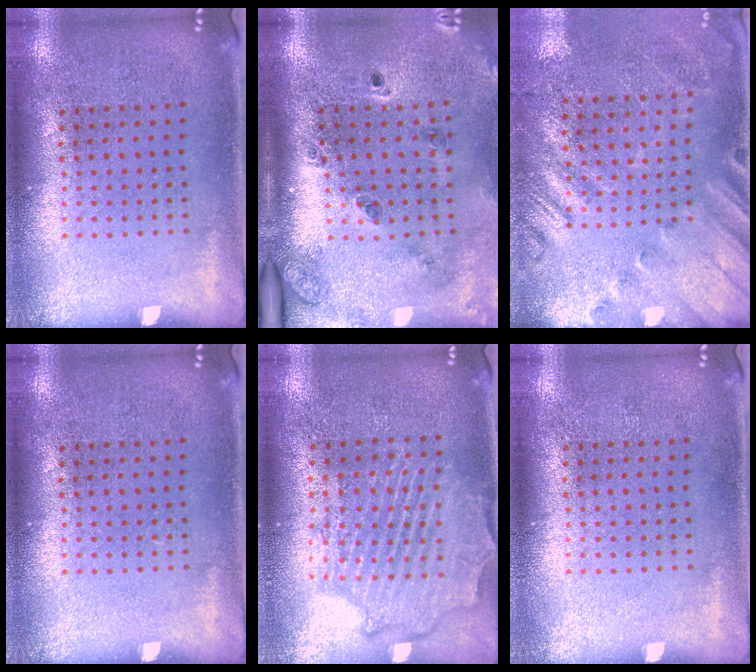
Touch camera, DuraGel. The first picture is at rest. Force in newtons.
{"total": 1.8, "press": 1.6, "slide": 0.8}
{"total": 2.6, "press": 2.0, "slide": 1.6}
{"total": 0.0}
{"total": 2.2, "press": 2.2, "slide": 0.6}
{"total": 0.0}